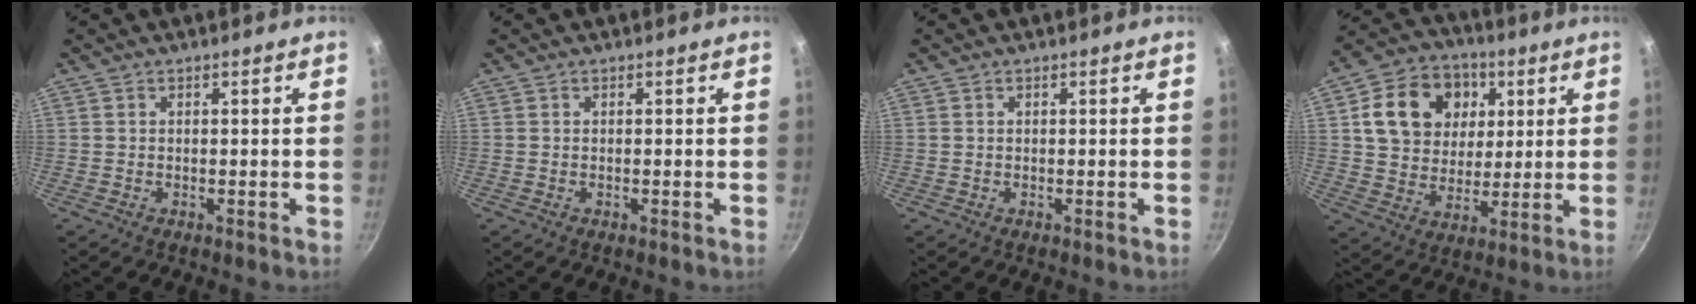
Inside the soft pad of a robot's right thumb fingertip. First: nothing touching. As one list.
[{"total": 0.0}, {"total": 0.0}, {"total": 16.7, "force": [4.8, 13.4, 8.8], "torque": [-0.129, 0.004, 0.081]}]